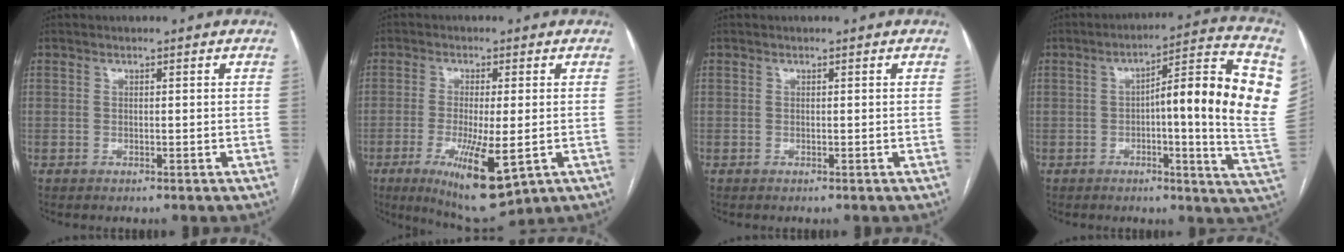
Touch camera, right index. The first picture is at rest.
{"total": 11.7, "force": [-4.0, 2.5, 10.7], "torque": [-0.185, -0.031, -0.054]}
{"total": 0.0}
{"total": 18.8, "force": [2.5, 1.0, 18.6], "torque": [-0.207, 0.026, 0.027]}